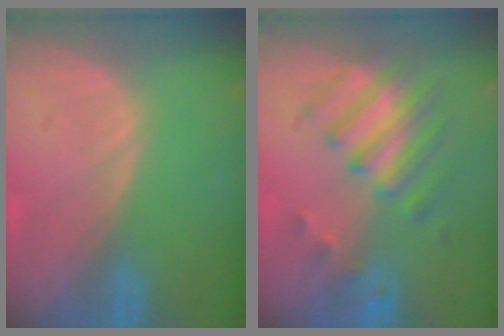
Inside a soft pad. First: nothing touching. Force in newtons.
{"total": 8.0, "press": 7.0, "slide": 3.9}